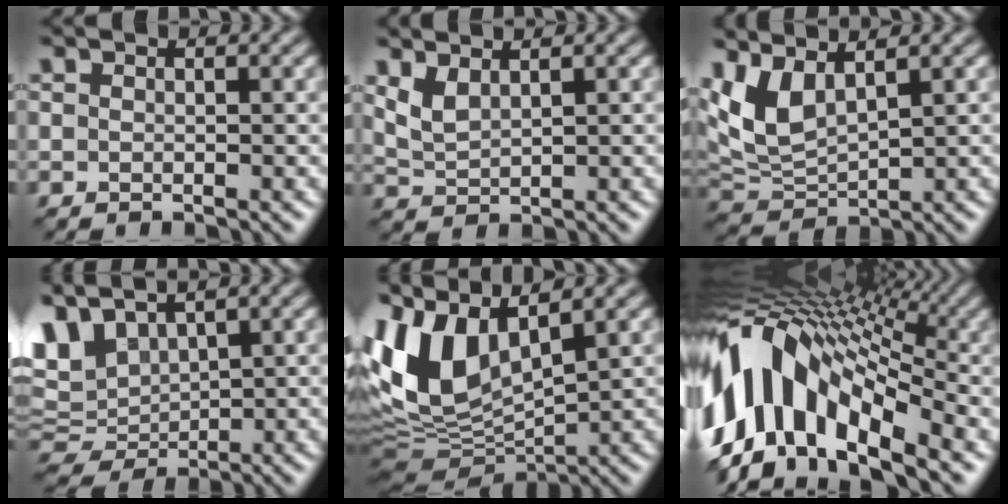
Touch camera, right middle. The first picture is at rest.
{"total": 1.7, "force": [0.9, 0.6, 1.3], "torque": [-0.035, -0.003, 0.020]}
{"total": 4.9, "force": [1.9, 2.3, 3.9], "torque": [-0.098, -0.003, 0.036]}
{"total": 5.7, "force": [1.8, 3.5, 4.1], "torque": [-0.100, 0.002, 0.030]}
{"total": 10.2, "force": [3.2, 5.0, 8.3], "torque": [-0.200, 0.010, 0.051]}
{"total": 14.7, "force": [-3.3, 8.1, 11.9], "torque": [-0.214, 0.026, -0.074]}